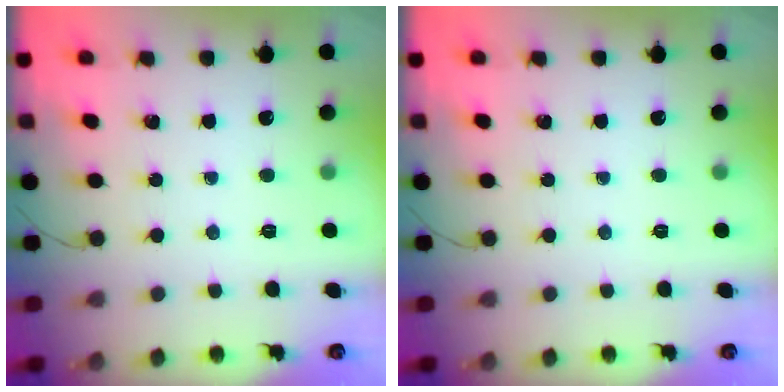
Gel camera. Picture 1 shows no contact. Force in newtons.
{"total": 0.0}